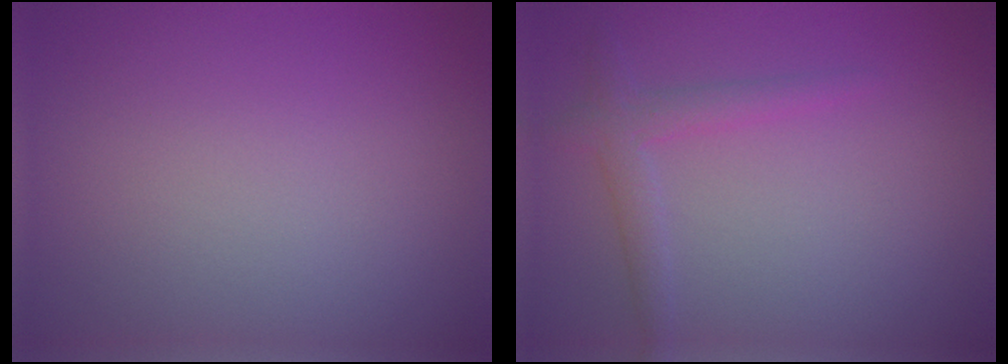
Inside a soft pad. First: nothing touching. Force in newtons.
{"total": 2.1, "press": 2.1, "slide": 0.1}